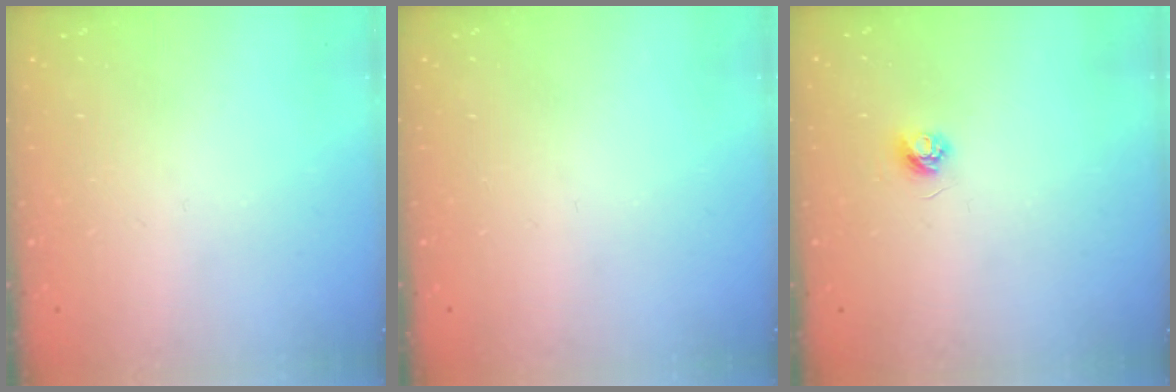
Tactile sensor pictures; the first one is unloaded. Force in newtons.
{"total": 0.0}
{"total": 3.4, "press": 3.4, "slide": 0.4}